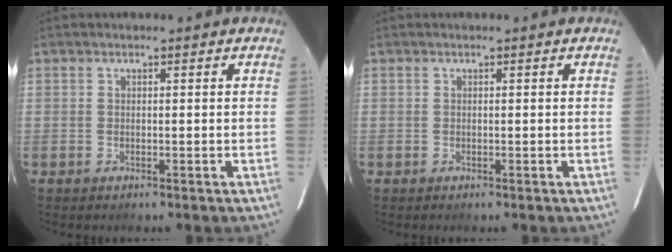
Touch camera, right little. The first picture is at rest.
{"total": 0.0}